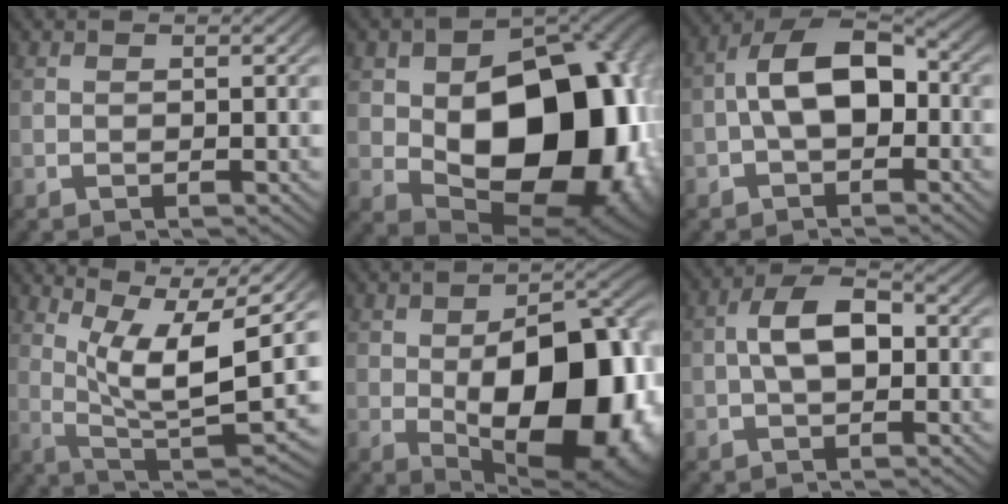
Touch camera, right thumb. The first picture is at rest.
{"total": 23.2, "force": [-1.8, 14.7, 17.9], "torque": [-0.284, -0.079, 0.017]}
{"total": 8.8, "force": [-0.3, 5.8, 6.6], "torque": [-0.121, -0.016, 0.000]}
{"total": 13.9, "force": [3.2, 7.7, 11.1], "torque": [-0.180, -0.034, 0.065]}
{"total": 18.8, "force": [-2.5, 10.7, 15.2], "torque": [-0.238, -0.068, 0.002]}
{"total": 5.8, "force": [0.0, 3.5, 4.6], "torque": [-0.081, -0.003, -0.001]}